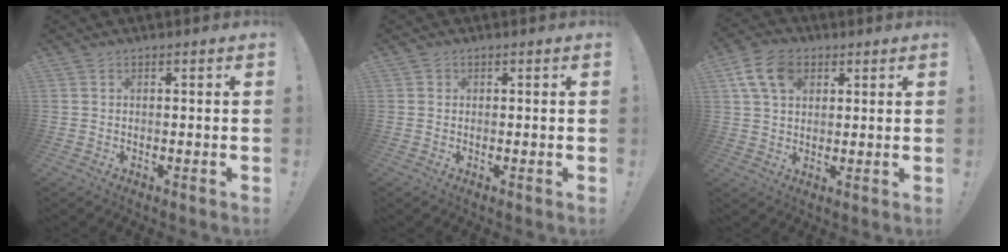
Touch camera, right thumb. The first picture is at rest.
{"total": 0.8, "force": [0.3, 0.8, 0.1], "torque": [-0.001, 0.002, 0.005]}
{"total": 10.7, "force": [4.4, 7.4, 6.4], "torque": [-0.116, -0.002, 0.086]}